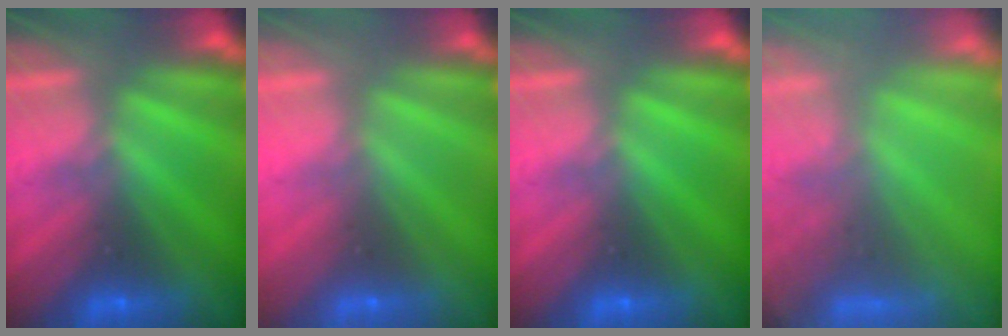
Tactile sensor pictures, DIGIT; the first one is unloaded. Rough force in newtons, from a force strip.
{"total": 2.8}
{"total": 0.0}
{"total": 7.2}